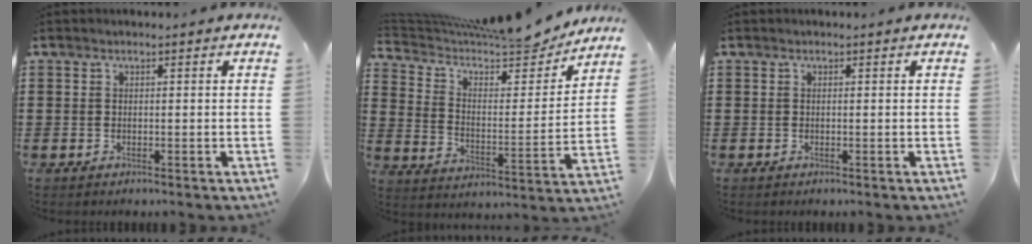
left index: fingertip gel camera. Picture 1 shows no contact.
{"total": 9.4, "force": [8.6, 1.7, 3.4], "torque": [-0.090, -0.065, 0.146]}
{"total": 0.0}